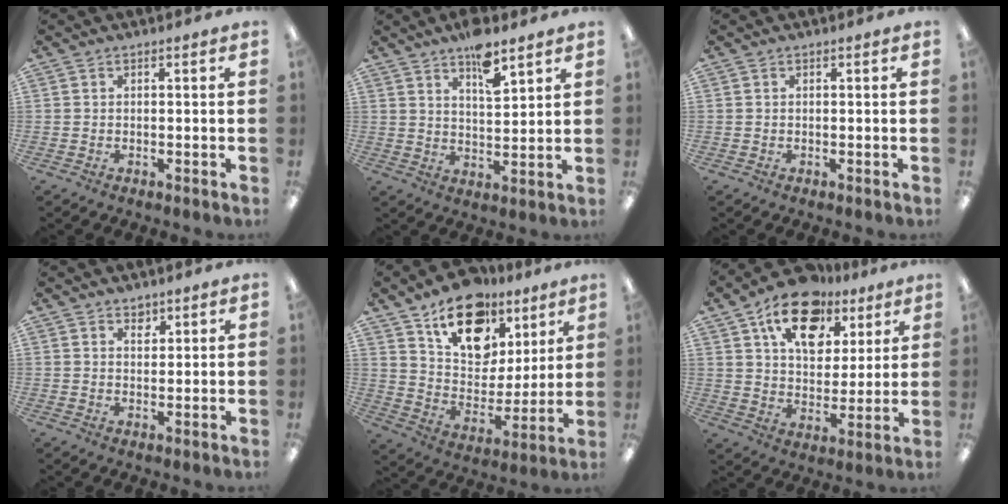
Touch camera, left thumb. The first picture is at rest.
{"total": 8.2, "force": [6.1, 2.6, 4.9], "torque": [-0.073, -0.037, 0.101]}
{"total": 0.0}
{"total": 2.4, "force": [1.8, 1.3, 0.7], "torque": [0.009, -0.011, 0.029]}
{"total": 18.3, "force": [11.3, 11.5, 8.7], "torque": [-0.139, -0.055, 0.203]}
{"total": 16.6, "force": [9.9, 10.0, 8.7], "torque": [-0.136, -0.045, 0.177]}